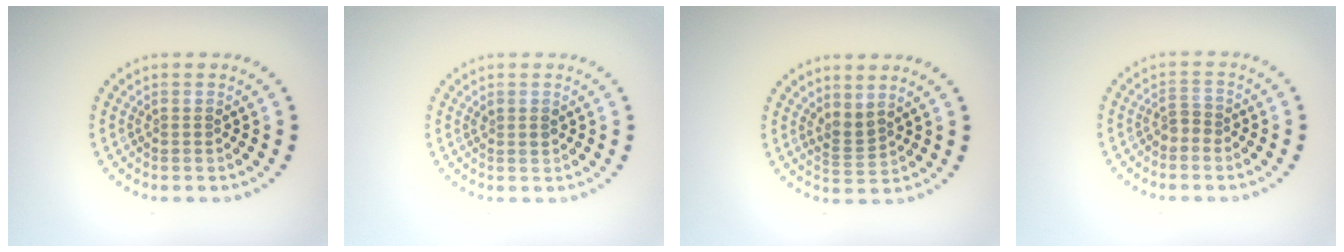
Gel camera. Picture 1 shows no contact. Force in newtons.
{"total": 0.8, "press": 0.7, "slide": 0.3}
{"total": 1.8, "press": 1.3, "slide": 1.1}
{"total": 1.3, "press": 1.0, "slide": 0.8}